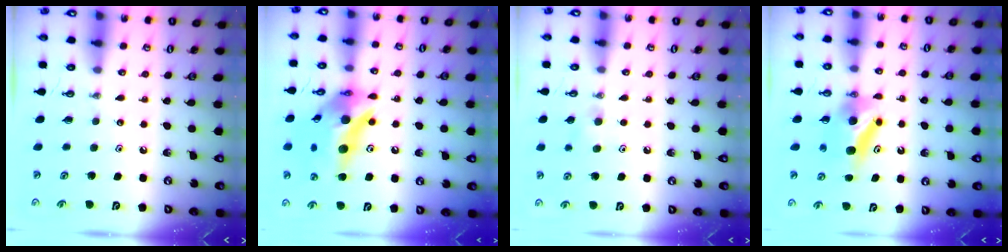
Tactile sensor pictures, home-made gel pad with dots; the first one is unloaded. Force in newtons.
{"total": 18.3, "press": 18.0, "slide": 3.5}
{"total": 7.1, "press": 6.1, "slide": 3.5}
{"total": 7.5, "press": 7.1, "slide": 2.3}